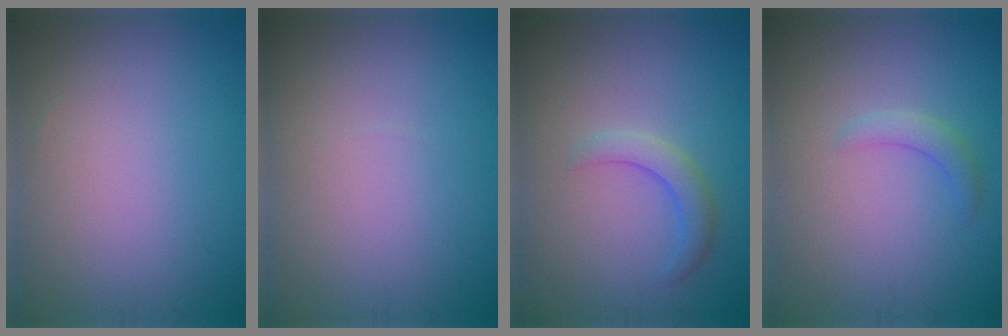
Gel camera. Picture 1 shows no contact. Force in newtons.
{"total": 0.0}
{"total": 2.3, "press": 2.2, "slide": 0.2}
{"total": 1.6, "press": 1.6, "slide": 0.1}